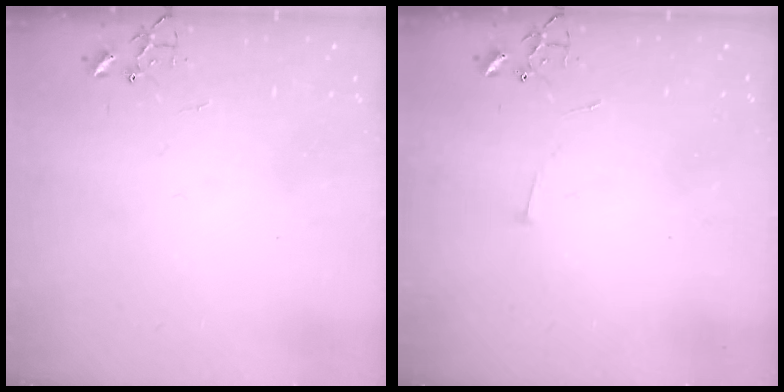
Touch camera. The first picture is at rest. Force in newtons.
{"total": 3.0, "press": 2.9, "slide": 0.3}